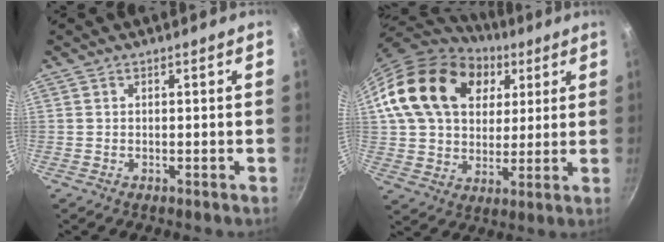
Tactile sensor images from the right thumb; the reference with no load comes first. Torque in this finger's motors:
{"motor_torque": [0.57, 4.44, 0.94, -0.52, 0.30]}